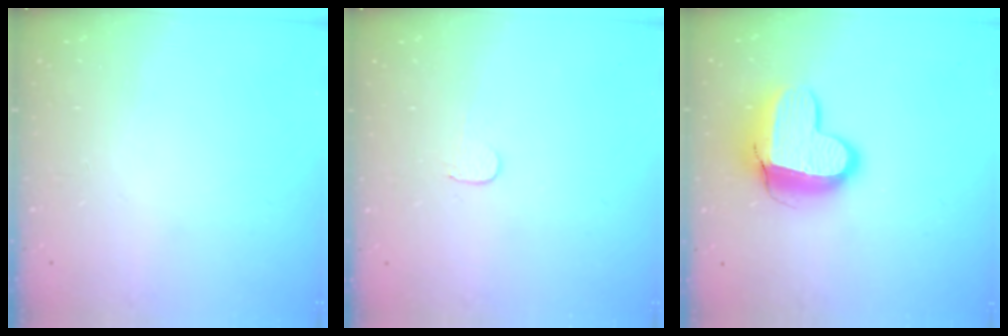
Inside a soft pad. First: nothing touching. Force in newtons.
{"total": 3.7, "press": 3.7, "slide": 0.4}
{"total": 13.4, "press": 13.3, "slide": 1.3}